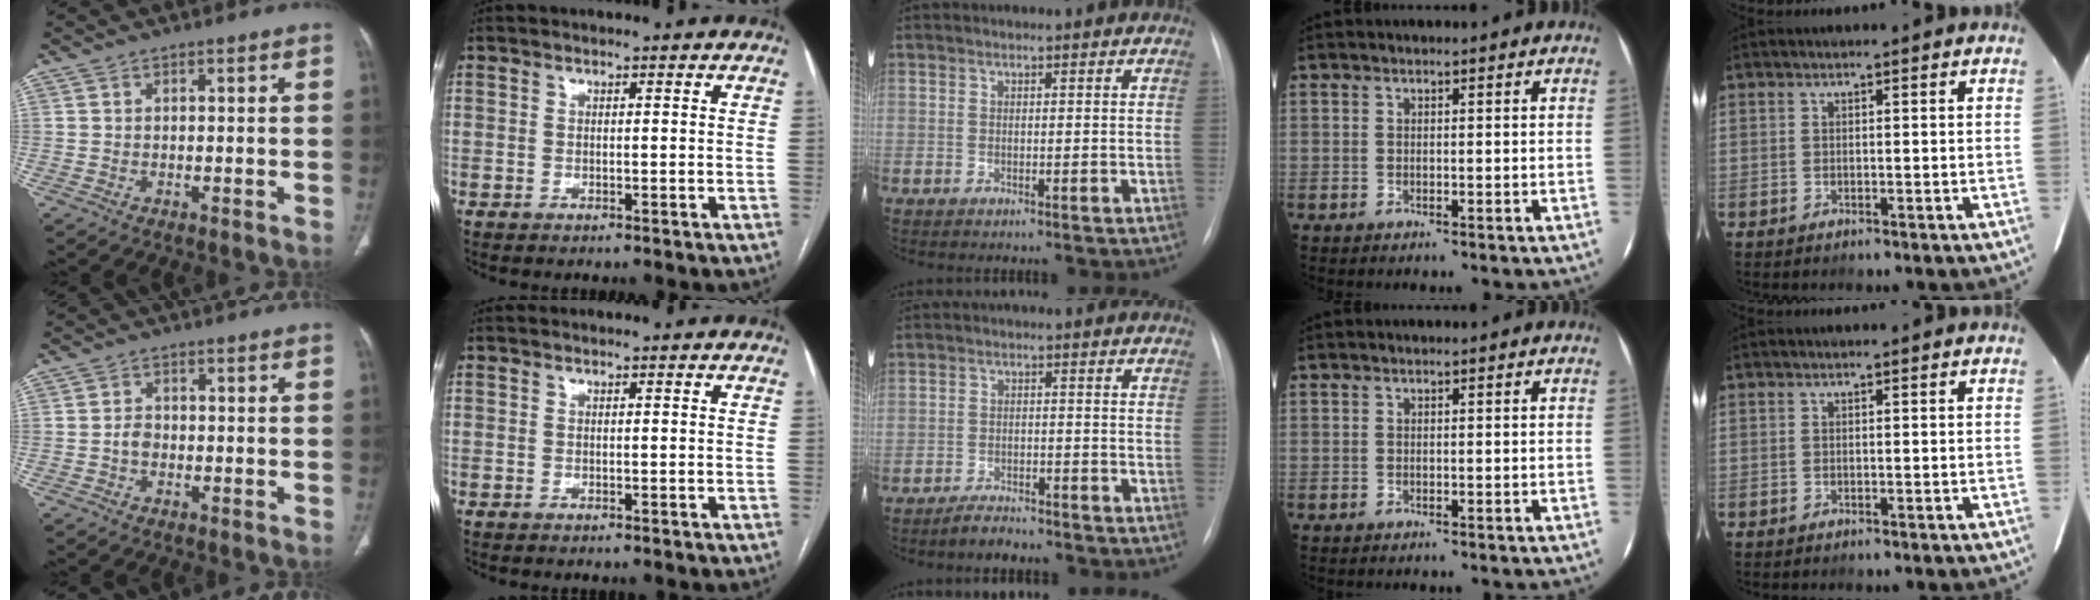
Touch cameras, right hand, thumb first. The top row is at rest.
{"thumb": {"total": 2.1, "force": [-0.6, 1.5, 1.2], "torque": [-0.017, 0.009, -0.015]}, "middle": {"total": 3.2, "force": [-2.9, 0.8, 1.0], "torque": [-0.029, -0.006, -0.047]}}